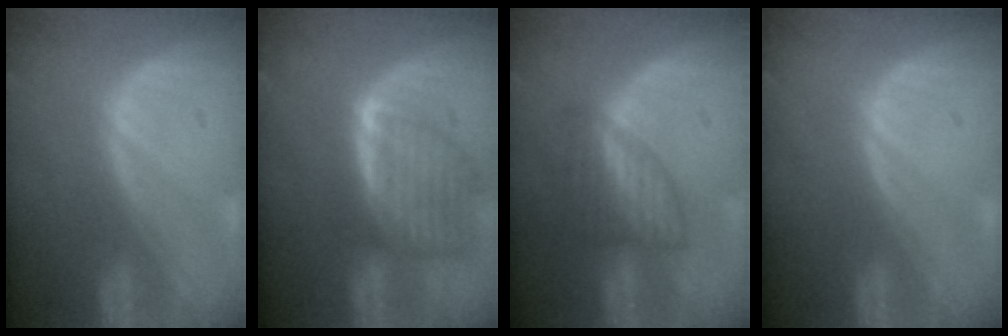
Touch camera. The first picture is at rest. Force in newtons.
{"total": 8.1, "press": 7.4, "slide": 3.3}
{"total": 6.0, "press": 5.6, "slide": 2.2}
{"total": 0.0}